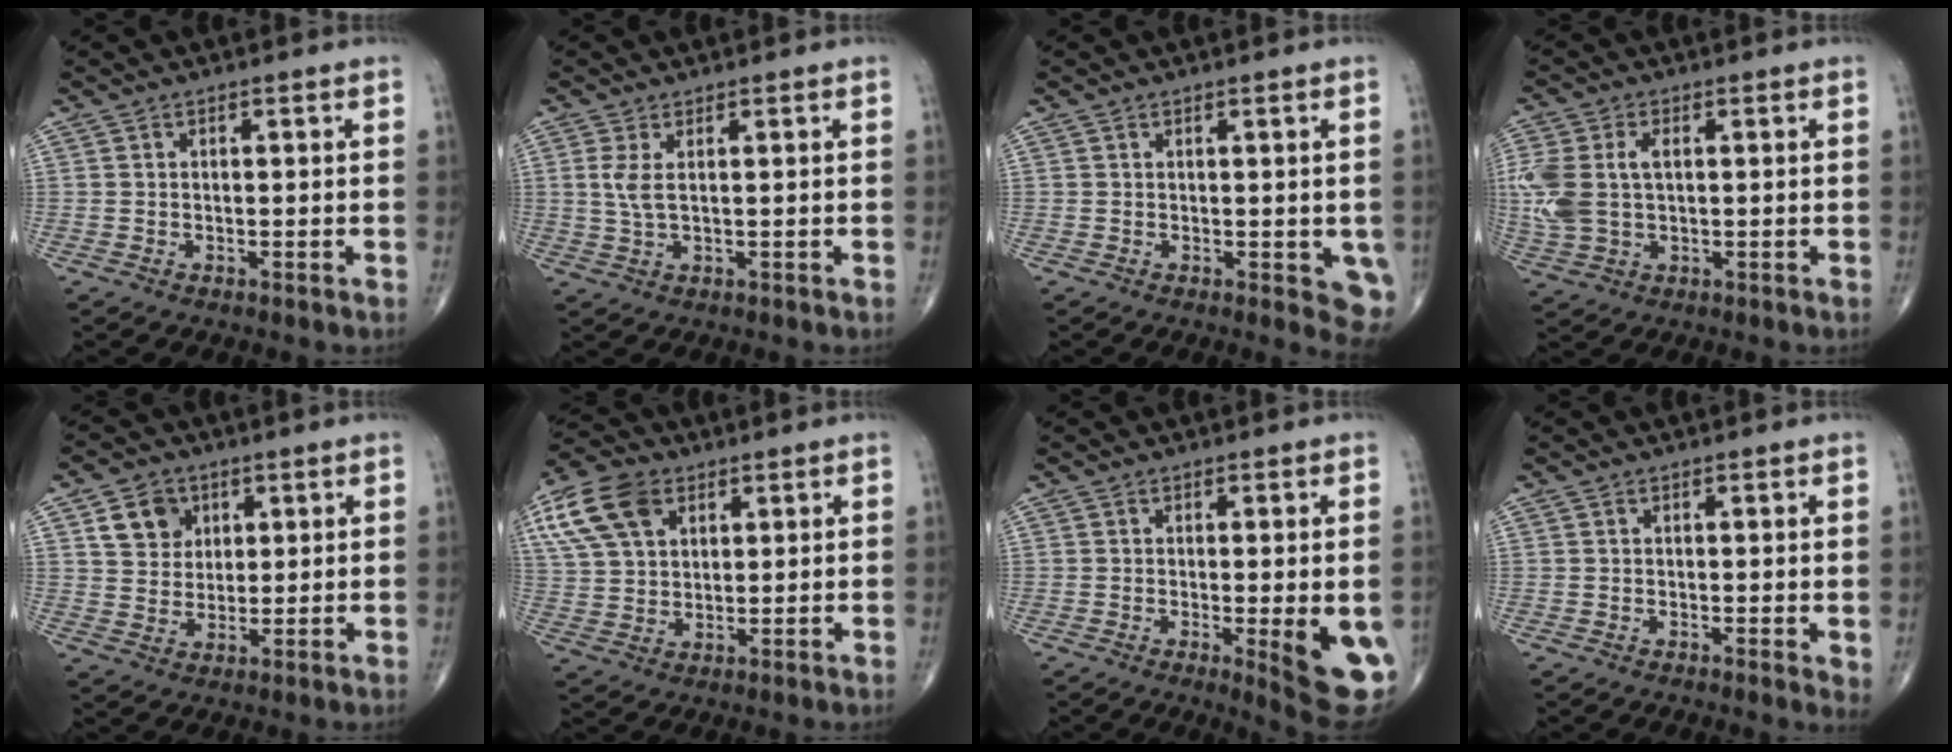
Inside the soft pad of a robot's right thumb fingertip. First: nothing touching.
{"total": 2.9, "force": [0.7, 0.8, 2.7], "torque": [-0.075, -0.006, 0.020]}
{"total": 5.2, "force": [-0.5, 2.2, 4.7], "torque": [-0.032, -0.007, -0.005]}
{"total": 10.7, "force": [1.1, 6.7, 8.2], "torque": [-0.210, 0.012, 0.028]}
{"total": 7.5, "force": [3.2, 6.2, 2.8], "torque": [-0.019, -0.013, 0.056]}
{"total": 14.3, "force": [6.4, 9.3, 8.8], "torque": [-0.180, 0.000, 0.122]}
{"total": 10.4, "force": [-2.1, 2.4, 9.9], "torque": [-0.121, -0.022, -0.023]}
{"total": 2.1, "force": [0.6, 0.8, 1.9], "torque": [-0.027, -0.009, 0.008]}